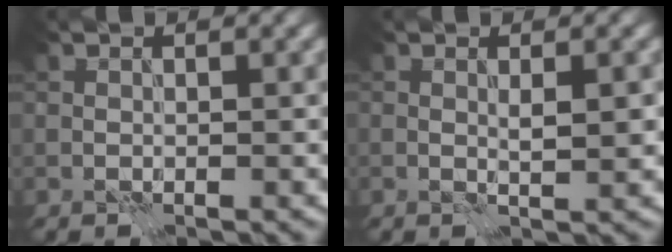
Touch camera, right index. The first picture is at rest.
{"total": 1.4, "force": [0.3, 0.1, 1.4], "torque": [-0.024, 0.001, 0.005]}